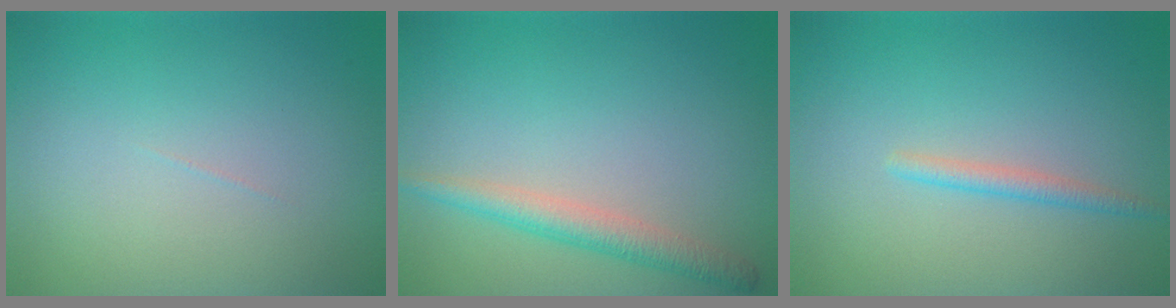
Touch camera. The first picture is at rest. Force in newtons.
{"total": 2.8, "press": 2.8, "slide": 0.2}
{"total": 1.5, "press": 1.5, "slide": 0.1}